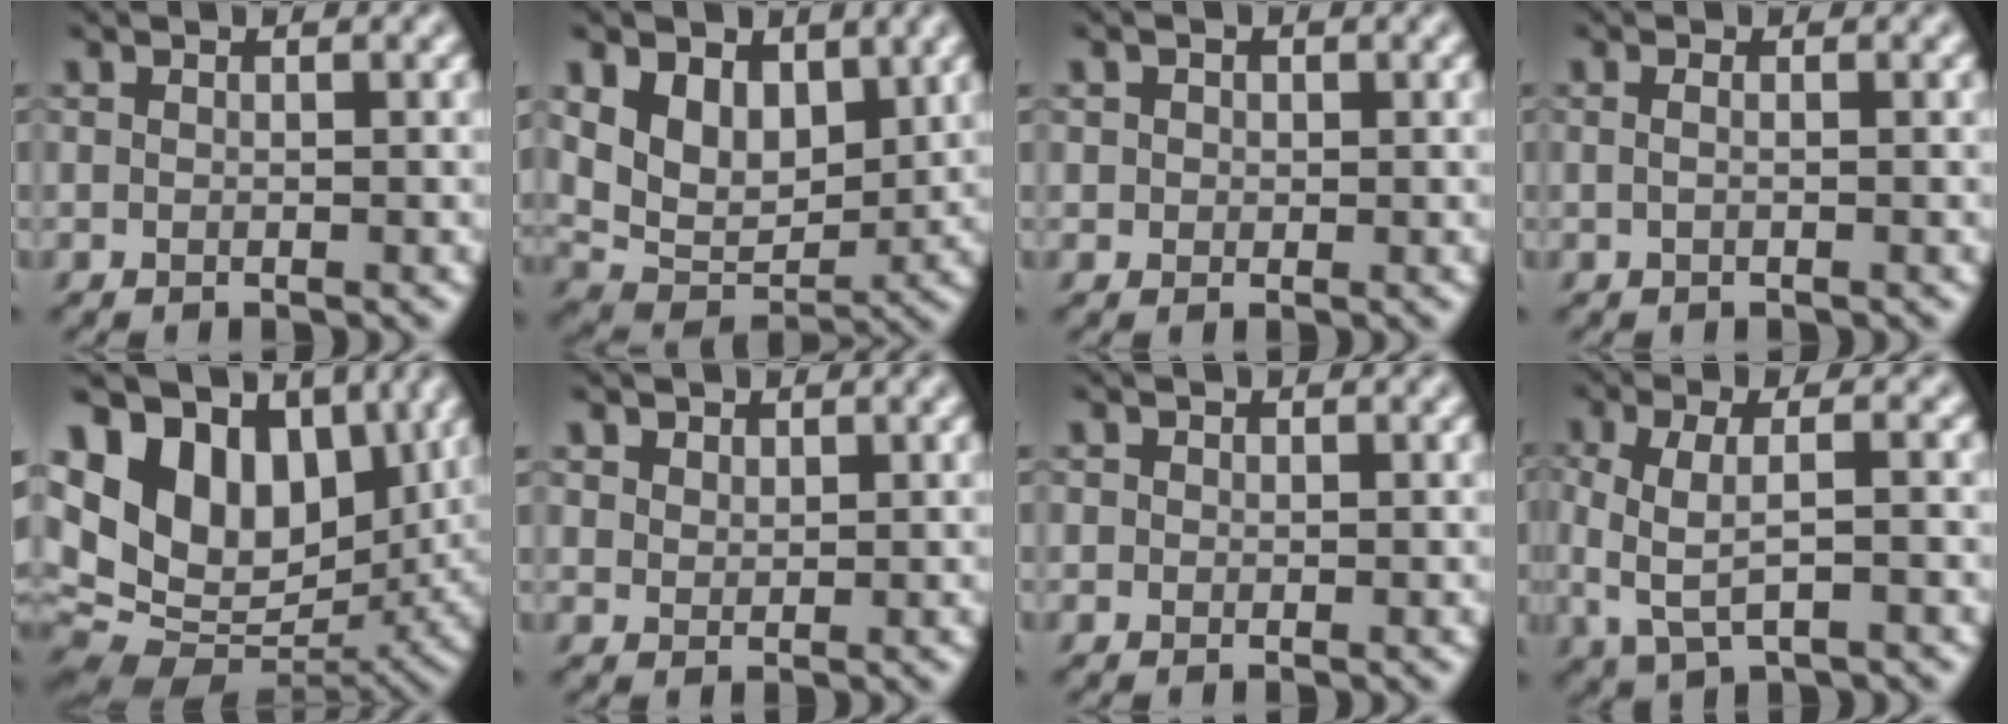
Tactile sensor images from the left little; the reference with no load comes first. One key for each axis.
{"total": 6.4, "fx": 2.5, "fy": 4.2, "fz": 4.1, "tx": -0.084, "ty": -0.013, "tz": 0.038}
{"total": 1.7, "fx": 0.6, "fy": 1.4, "fz": 0.6, "tx": -0.014, "ty": 0.004, "tz": 0.012}
{"total": 0.7, "fx": -0.1, "fy": 0.2, "fz": 0.6, "tx": -0.016, "ty": 0.000, "tz": 0.000}
{"total": 16.5, "fx": 5.9, "fy": 10.7, "fz": 11.1, "tx": -0.211, "ty": 0.032, "tz": 0.106}
{"total": 2.4, "fx": 1.5, "fy": 1.6, "fz": 0.9, "tx": -0.034, "ty": 0.001, "tz": 0.031}
{"total": 1.0, "fx": 0.2, "fy": 0.9, "fz": 0.3, "tx": -0.003, "ty": 0.001, "tz": 0.003}
{"total": 3.9, "fx": -0.4, "fy": 1.1, "fz": 3.7, "tx": -0.087, "ty": 0.000, "tz": -0.008}